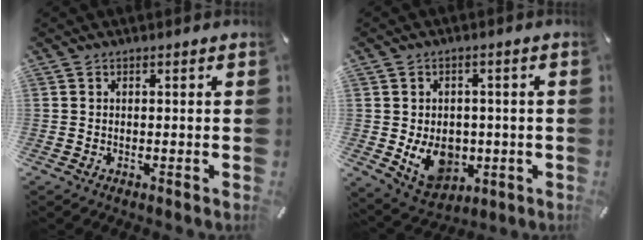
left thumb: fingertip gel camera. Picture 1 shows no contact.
{"total": 10.1, "force": [-1.6, 8.2, 5.7], "torque": [-0.094, 0.006, -0.024]}